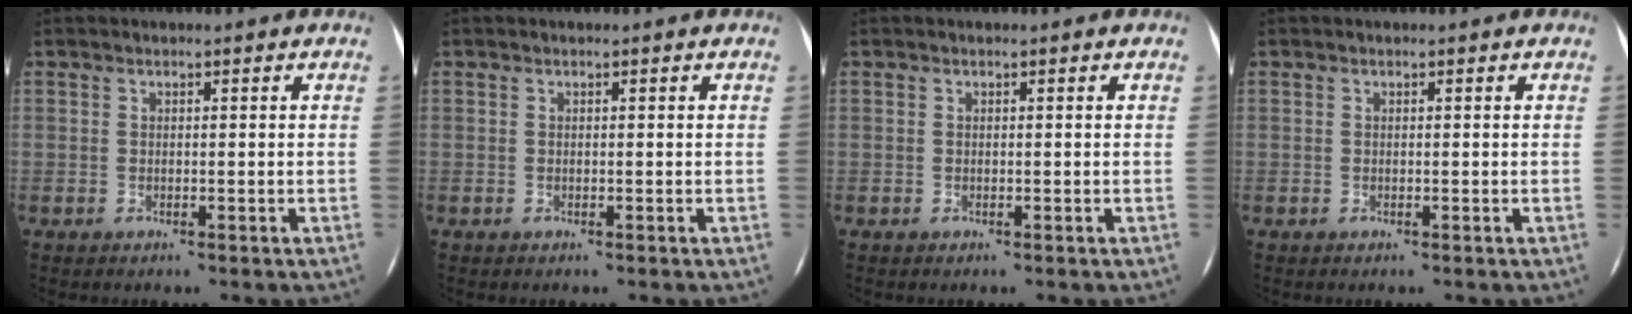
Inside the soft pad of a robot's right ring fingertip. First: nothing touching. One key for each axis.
{"total": 0.0}
{"total": 0.0}
{"total": 0.0}